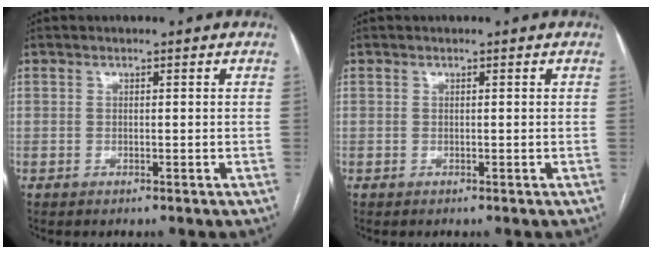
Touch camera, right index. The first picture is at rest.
{"total": 0.0}